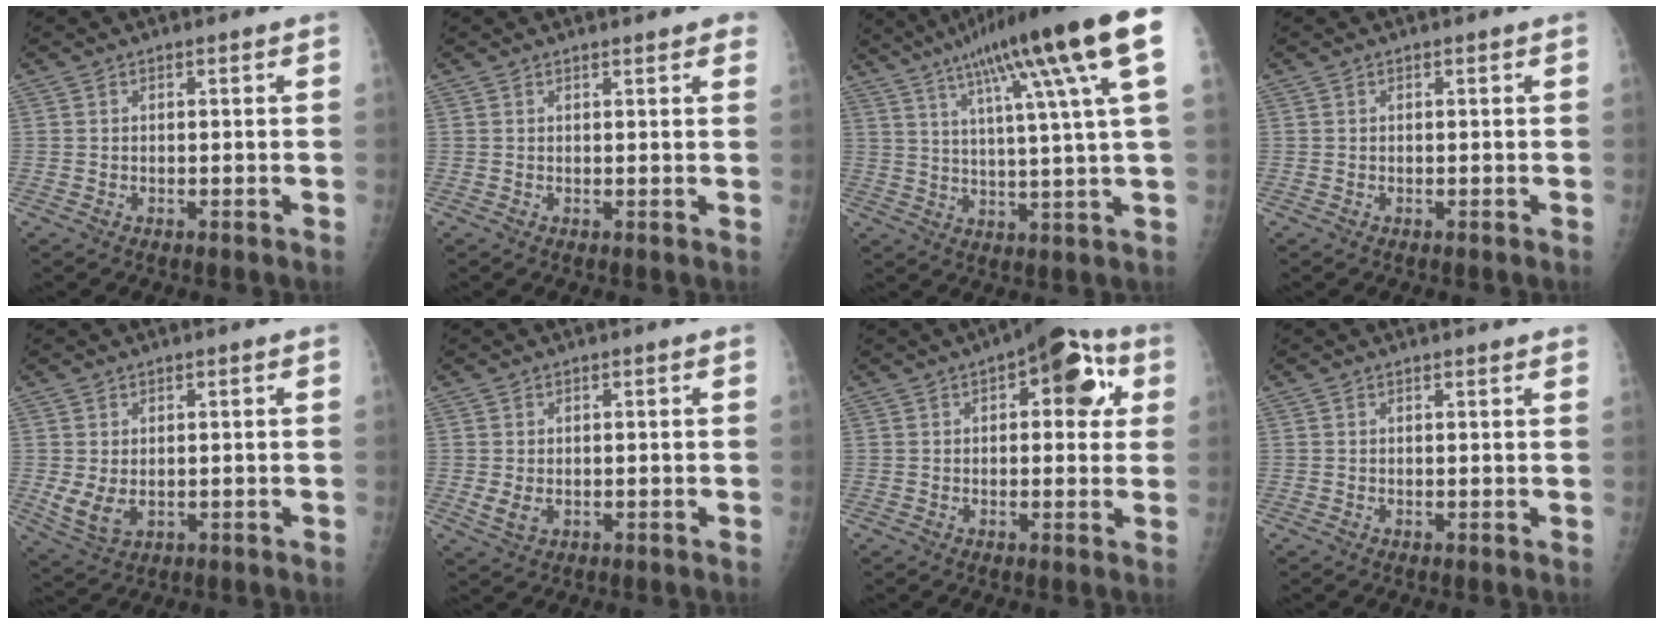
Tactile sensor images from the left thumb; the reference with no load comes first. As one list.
[{"total": 2.7, "force": [2.0, 0.6, 1.7], "torque": [-0.010, 0.002, 0.021]}, {"total": 21.0, "force": [9.9, 1.3, 18.5], "torque": [-0.280, 0.003, 0.141]}, {"total": 0.0}, {"total": 5.2, "force": [-0.2, 3.3, 4.0], "torque": [-0.082, -0.006, 0.006]}, {"total": 2.7, "force": [-0.3, 1.8, 2.0], "torque": [-0.041, -0.001, -0.002]}, {"total": 12.6, "force": [4.3, 6.0, 10.2], "torque": [-0.083, 0.010, 0.044]}, {"total": 1.6, "force": [1.4, 0.2, 0.7], "torque": [-0.006, 0.000, 0.015]}]